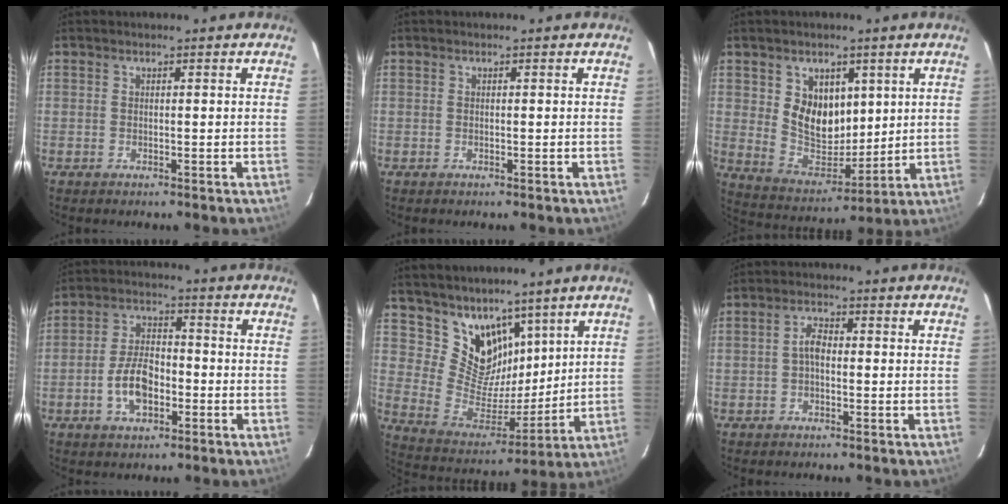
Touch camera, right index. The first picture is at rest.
{"total": 0.0}
{"total": 11.2, "force": [3.6, 8.2, 6.6], "torque": [-0.118, -0.003, 0.088]}
{"total": 8.2, "force": [-3.0, 4.4, 6.3], "torque": [-0.126, 0.013, -0.049]}
{"total": 12.6, "force": [8.8, 7.9, 4.2], "torque": [-0.078, -0.002, 0.180]}
{"total": 2.5, "force": [-0.5, 1.4, 2.1], "torque": [-0.043, 0.010, -0.008]}